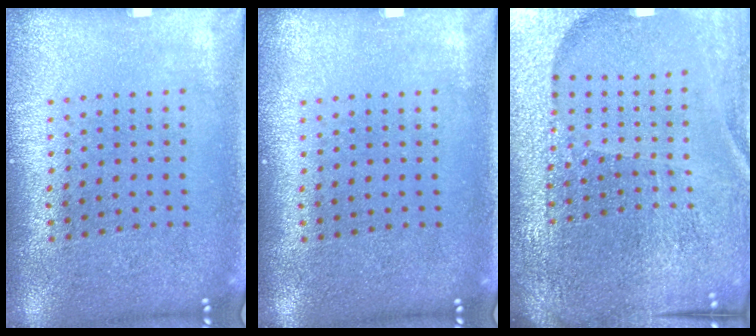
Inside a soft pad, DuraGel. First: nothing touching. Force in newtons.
{"total": 0.0}
{"total": 5.6, "press": 5.1, "slide": 2.3}